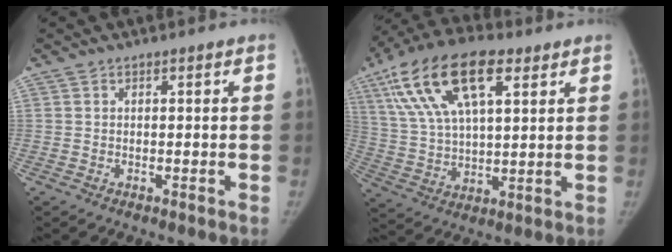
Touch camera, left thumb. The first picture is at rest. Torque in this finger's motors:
{"motor_torque": [0.68, 0.45, 2.10, -0.67, 0.63]}